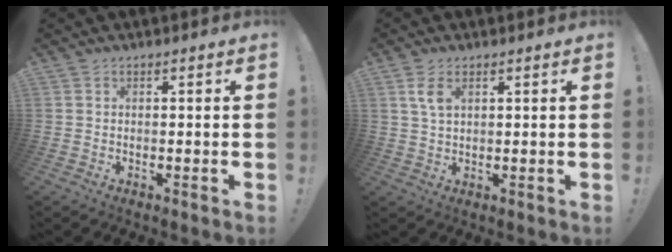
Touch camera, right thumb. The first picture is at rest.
{"total": 4.8, "force": [2.1, 2.2, 3.7], "torque": [-0.062, -0.006, 0.037]}